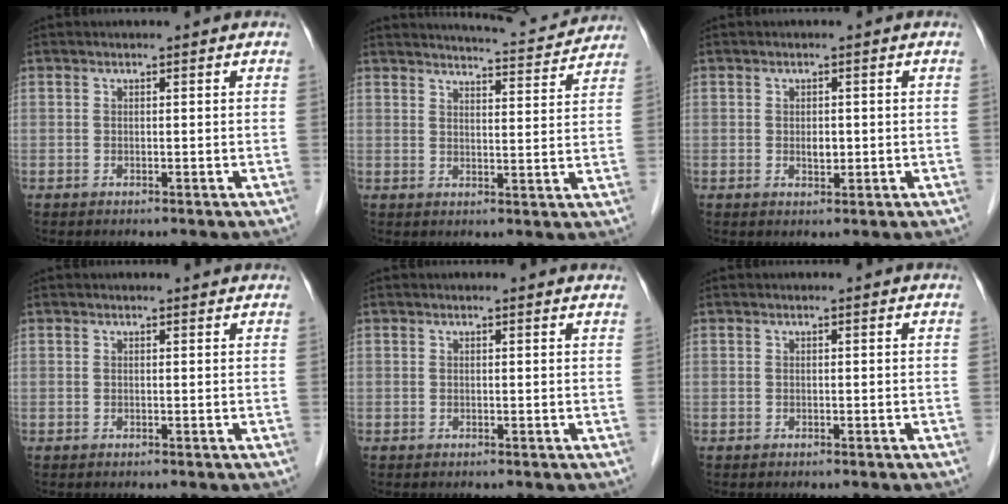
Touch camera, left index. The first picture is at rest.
{"total": 10.4, "force": [10.2, 0.8, 2.0], "torque": [-0.029, -0.004, 0.122]}
{"total": 1.6, "force": [-0.2, 1.0, 1.3], "torque": [-0.021, -0.005, -0.001]}
{"total": 2.4, "force": [2.3, 0.6, 0.6], "torque": [-0.008, 0.011, 0.024]}
{"total": 2.8, "force": [2.7, 0.5, 0.6], "torque": [-0.009, 0.005, 0.020]}
{"total": 0.0}